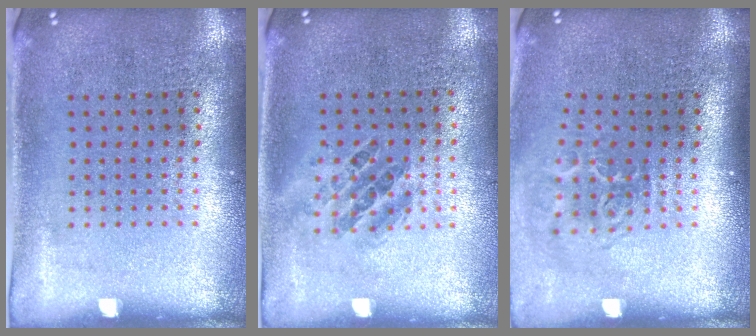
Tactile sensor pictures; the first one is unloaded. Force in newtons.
{"total": 0.9, "press": 0.8, "slide": 0.3}
{"total": 2.0, "press": 1.3, "slide": 1.5}